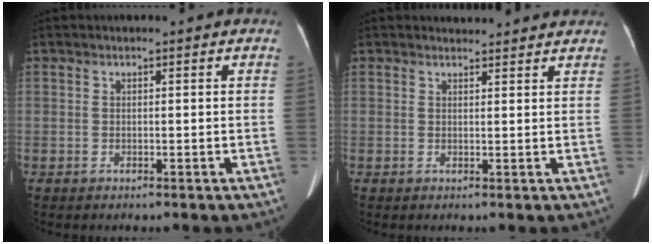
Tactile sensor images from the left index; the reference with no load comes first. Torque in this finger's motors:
{"motor_torque": [0.02, -0.24, -0.01, 0.00]}